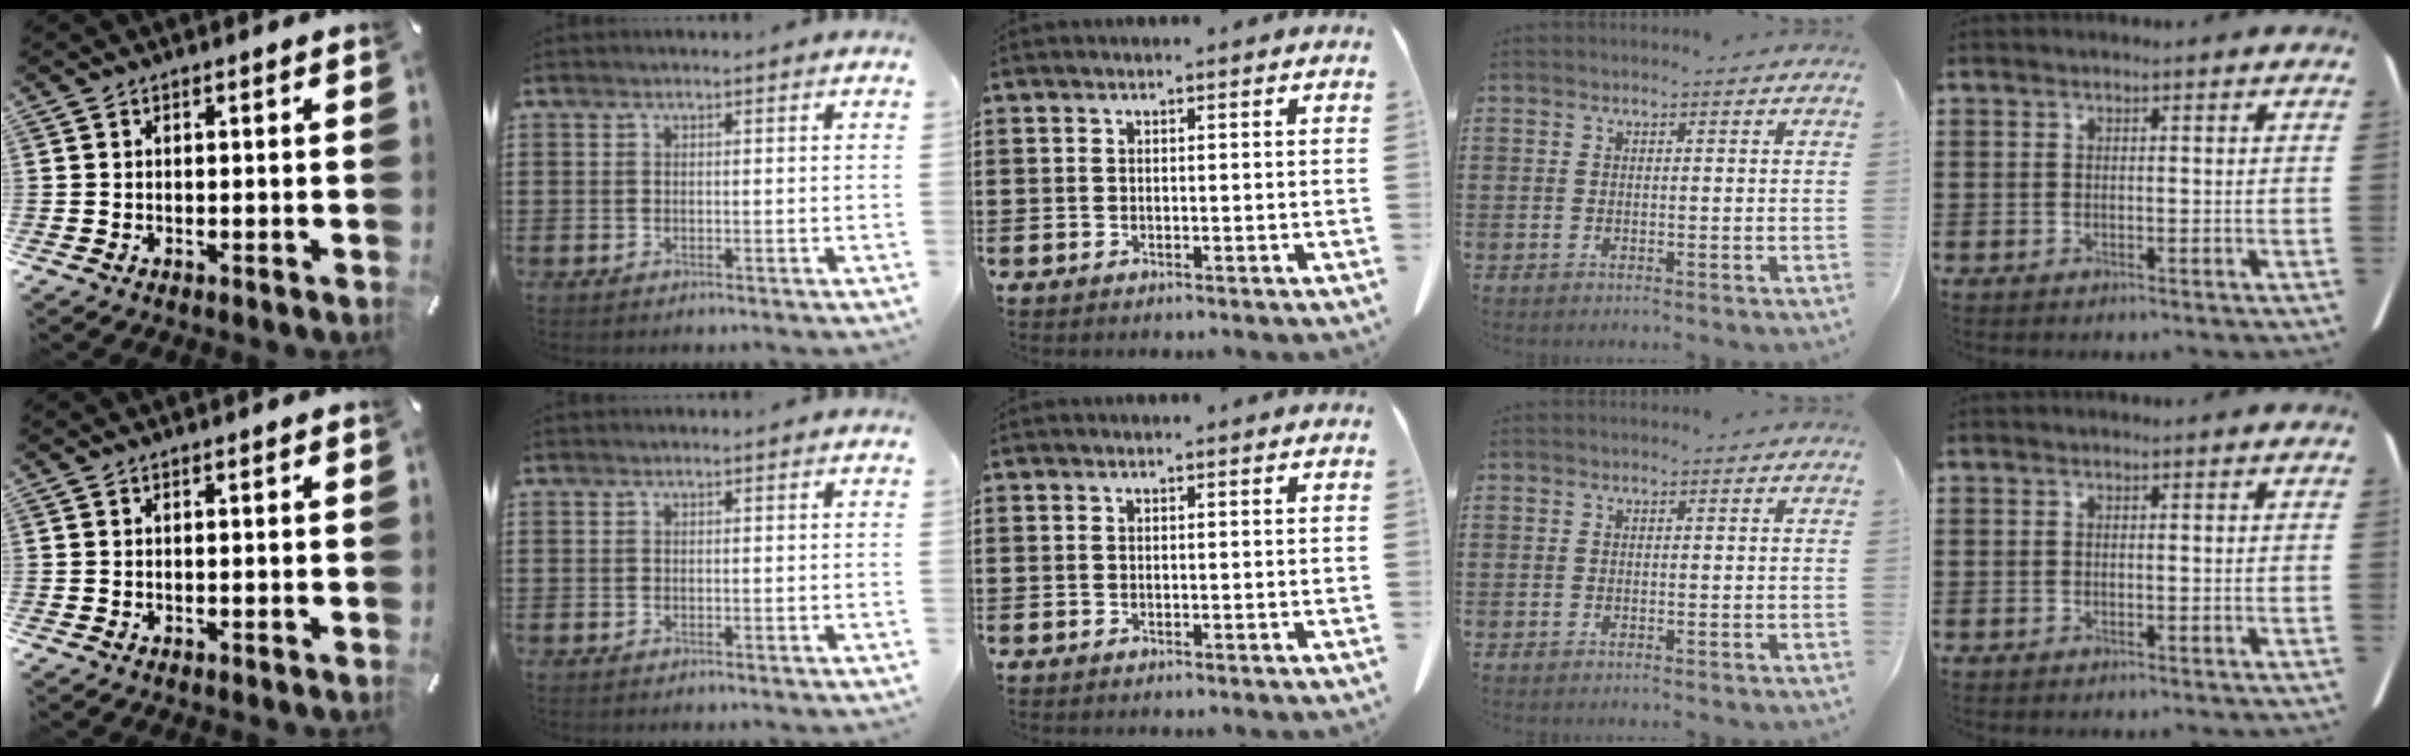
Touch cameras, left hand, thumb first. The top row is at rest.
{}